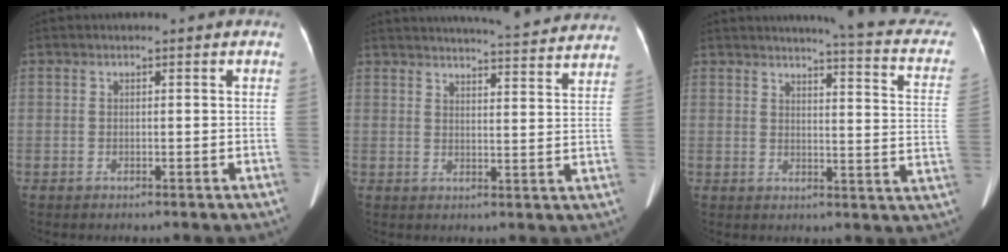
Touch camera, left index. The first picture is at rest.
{"total": 22.3, "force": [21.1, 1.6, 7.0], "torque": [-0.099, -0.031, 0.249]}
{"total": 13.9, "force": [12.2, 1.1, 6.7], "torque": [-0.077, -0.055, 0.111]}